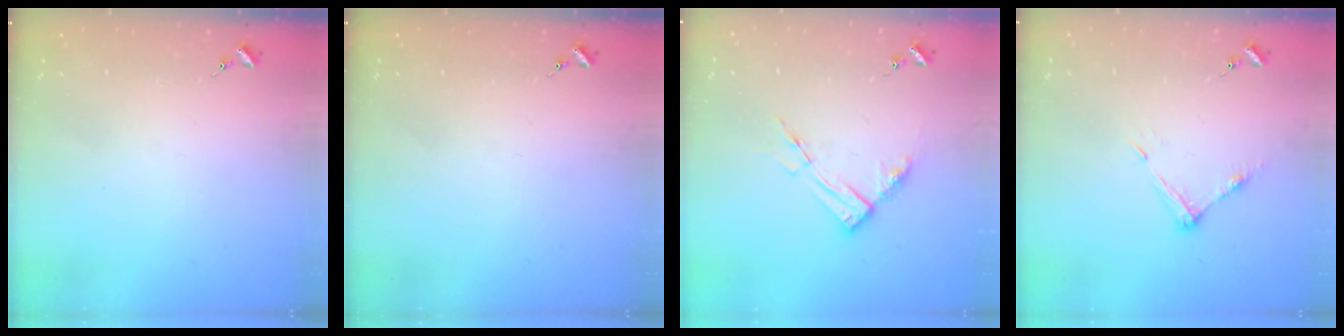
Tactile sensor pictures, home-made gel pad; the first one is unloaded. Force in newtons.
{"total": 0.0}
{"total": 8.9, "press": 8.9, "slide": 0.8}
{"total": 6.8, "press": 6.7, "slide": 0.4}